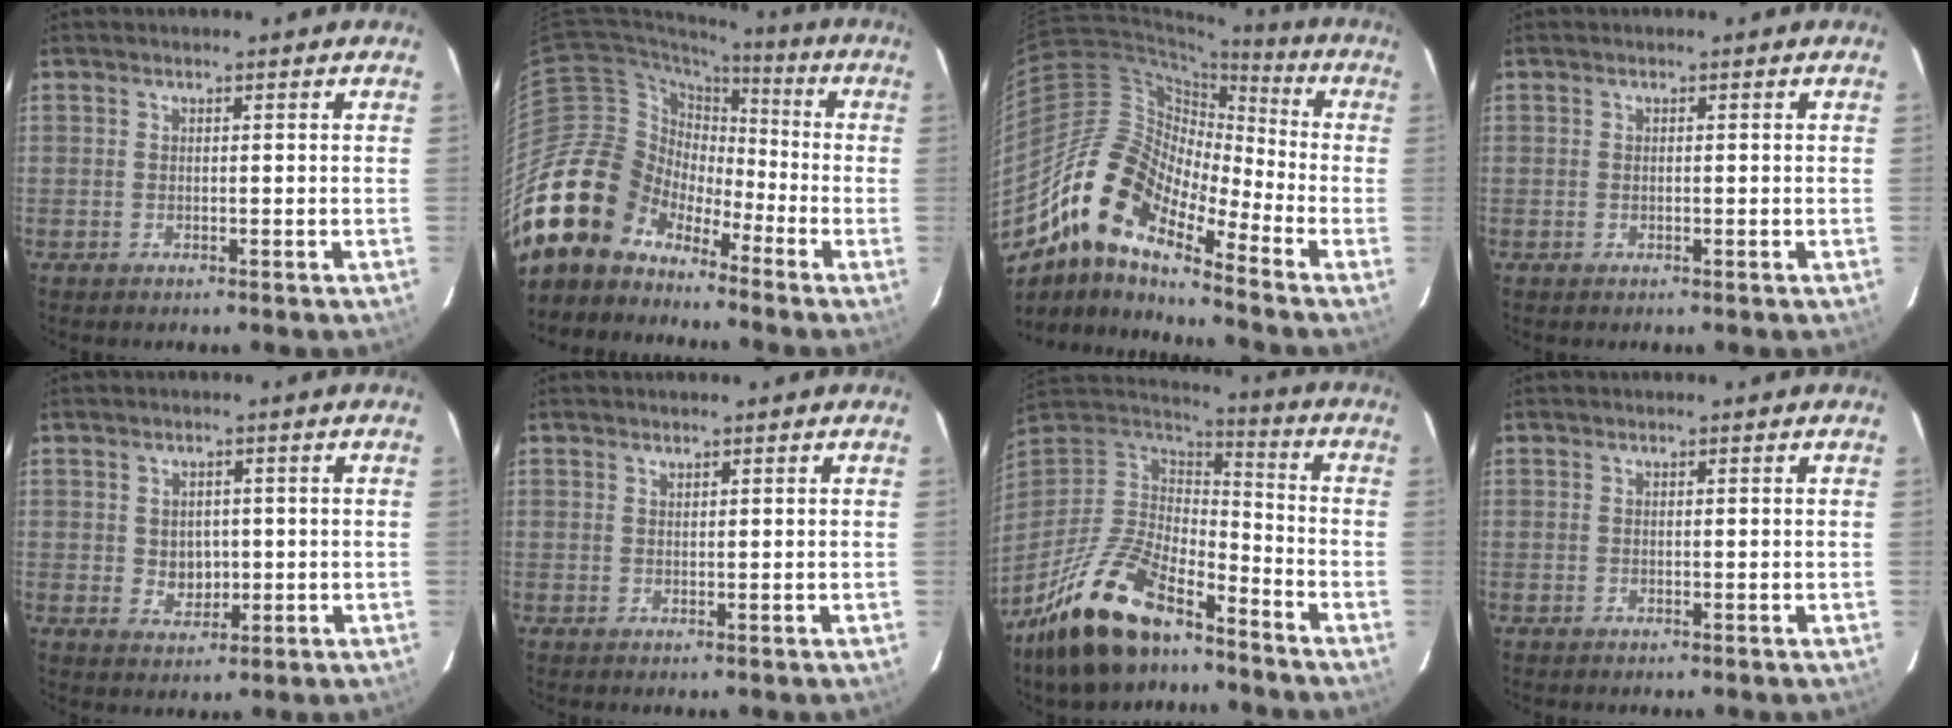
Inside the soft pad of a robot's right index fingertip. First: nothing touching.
{"total": 17.0, "force": [-12.5, 10.5, 4.7], "torque": [-0.105, 0.025, -0.233]}
{"total": 15.8, "force": [-10.4, 5.0, 10.7], "torque": [-0.173, 0.001, -0.215]}
{"total": 0.0}
{"total": 4.0, "force": [0.0, 3.5, 2.0], "torque": [-0.032, 0.000, 0.007]}
{"total": 0.6, "force": [0.6, 0.2, 0.1], "torque": [-0.002, 0.001, 0.011]}
{"total": 20.8, "force": [-14.8, 8.1, 12.2], "torque": [-0.256, -0.018, -0.266]}
{"total": 0.0}